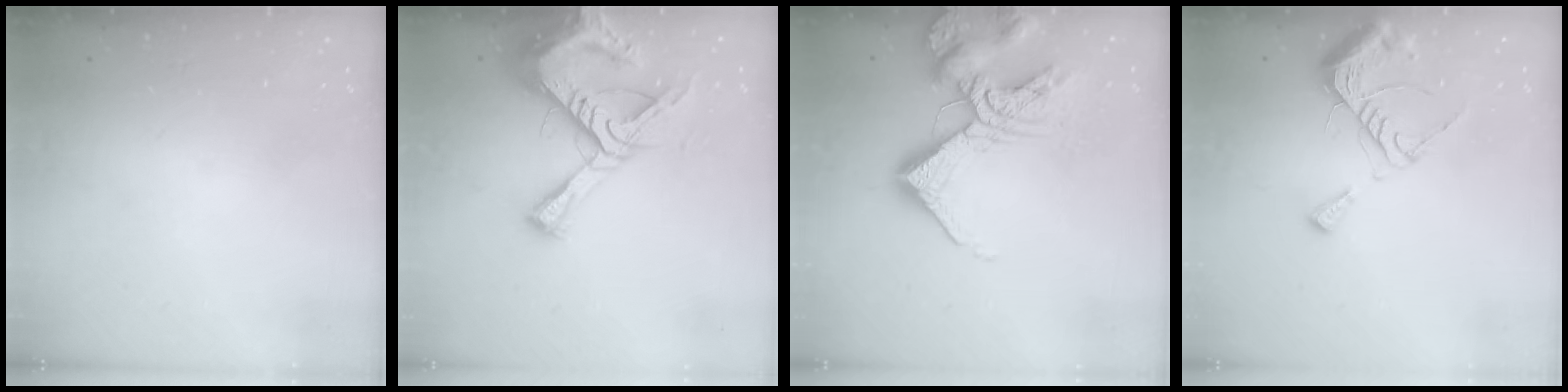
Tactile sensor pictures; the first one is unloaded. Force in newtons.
{"total": 17.4, "press": 17.3, "slide": 1.8}
{"total": 16.5, "press": 16.4, "slide": 1.9}
{"total": 10.0, "press": 10.0, "slide": 0.7}